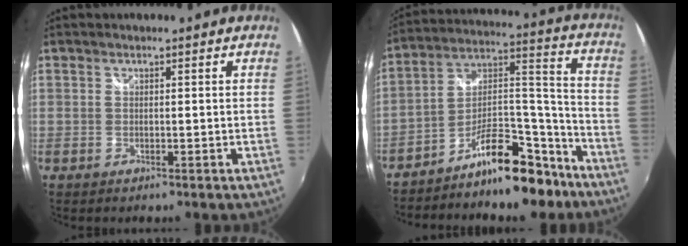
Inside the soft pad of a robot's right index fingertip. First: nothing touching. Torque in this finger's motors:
{"motor_torque": [1.06, -1.08, 0.35, 0.04]}